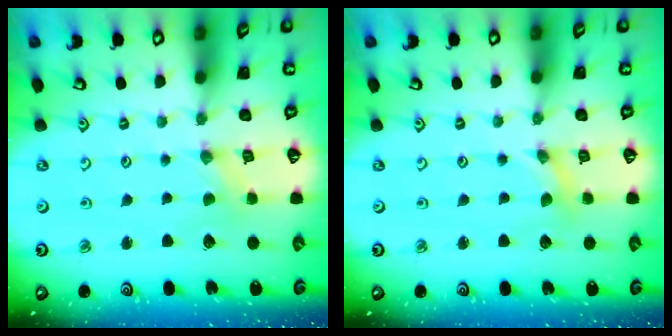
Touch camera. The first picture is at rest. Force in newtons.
{"total": 0.6, "press": 0.5, "slide": 0.1}